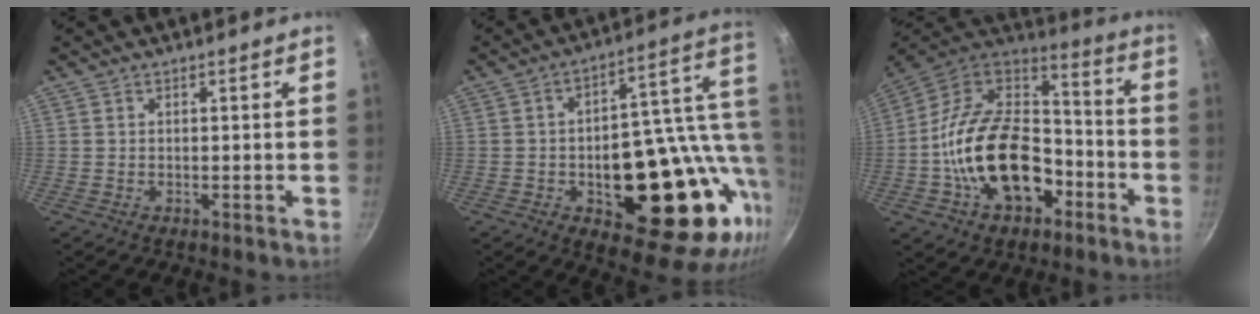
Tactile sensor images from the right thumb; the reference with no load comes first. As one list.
[{"total": 26.5, "force": [-2.0, 13.9, 22.5], "torque": [-0.248, 0.011, -0.016]}, {"total": 24.4, "force": [-7.4, 16.0, 16.8], "torque": [-0.264, 0.066, -0.127]}]